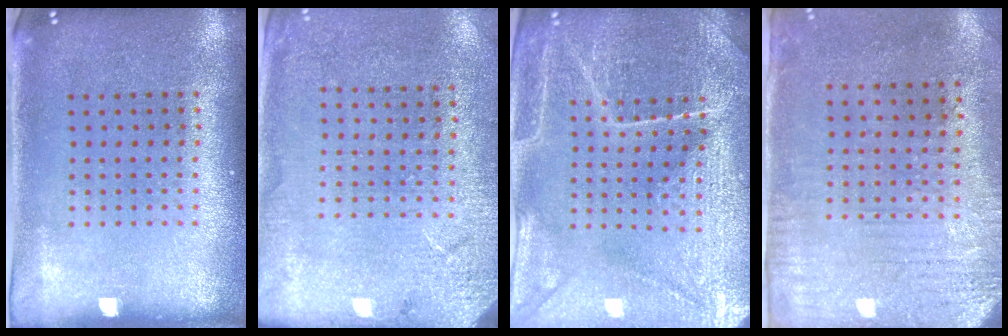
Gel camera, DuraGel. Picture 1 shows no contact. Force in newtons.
{"total": 2.6, "press": 2.5, "slide": 0.7}
{"total": 4.3, "press": 4.2, "slide": 0.9}
{"total": 3.1, "press": 2.5, "slide": 1.9}